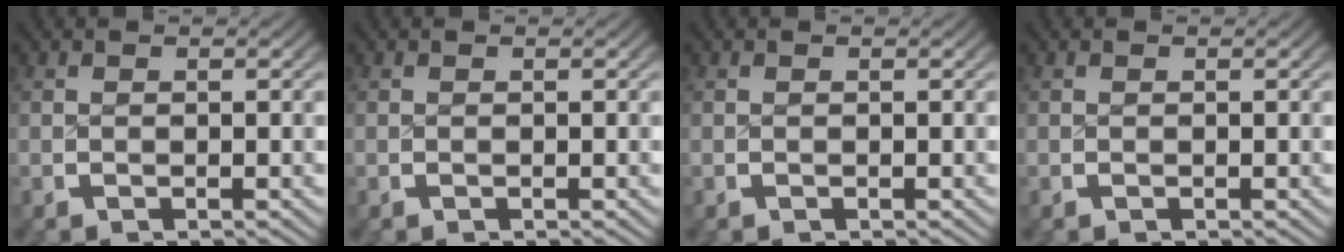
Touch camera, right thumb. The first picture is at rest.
{"total": 0.0}
{"total": 0.0}
{"total": 0.0}